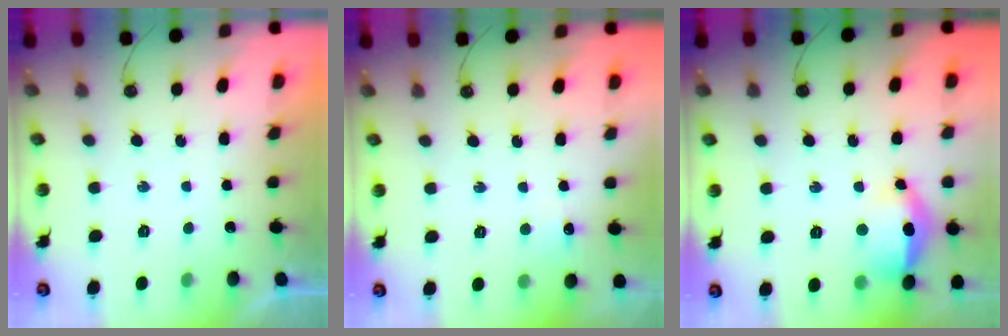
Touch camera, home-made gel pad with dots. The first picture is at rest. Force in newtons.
{"total": 5.2, "press": 5.1, "slide": 0.7}
{"total": 20.4, "press": 16.5, "slide": 12.0}